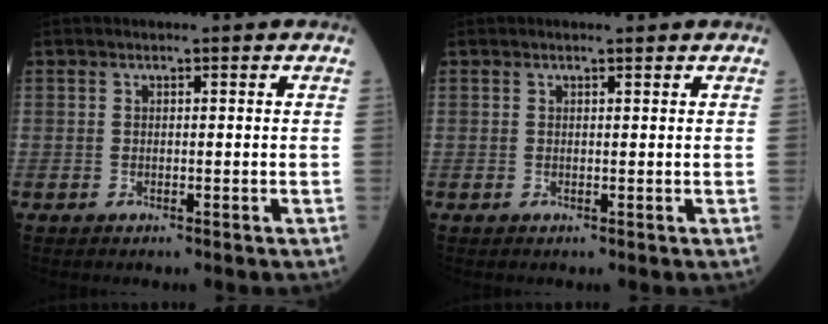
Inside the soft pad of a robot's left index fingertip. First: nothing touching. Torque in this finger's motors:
{"motor_torque": [0.11, -0.35, -0.03, 0.00]}